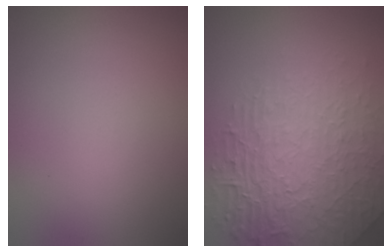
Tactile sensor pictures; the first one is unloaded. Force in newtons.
{"total": 8.6, "press": 5.8, "slide": 6.3}